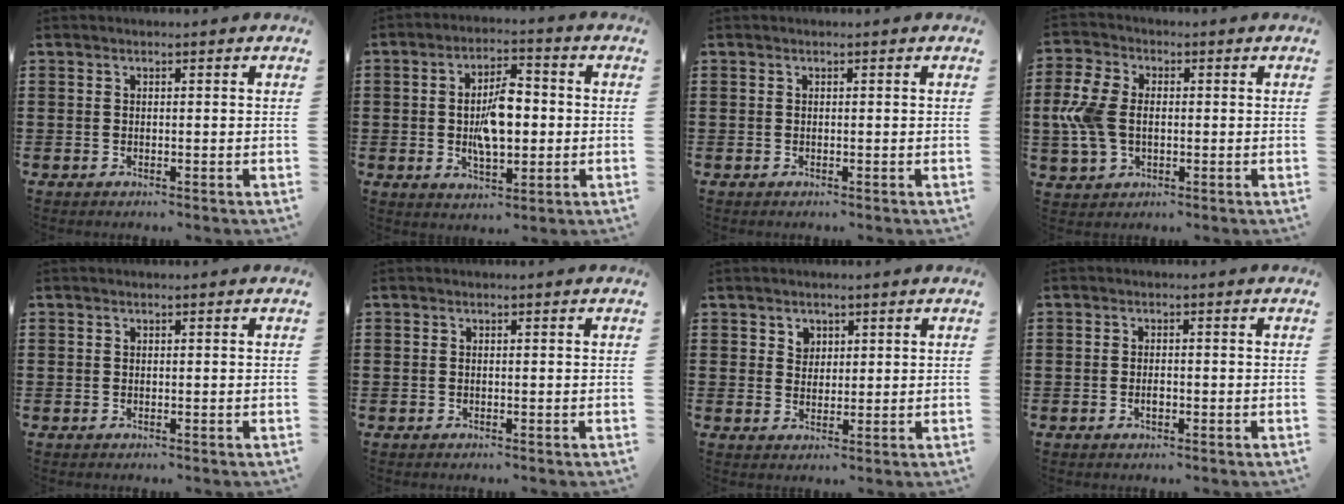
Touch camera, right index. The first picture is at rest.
{"total": 8.1, "force": [-0.3, 3.7, 7.2], "torque": [-0.135, 0.003, -0.011]}
{"total": 0.0}
{"total": 7.8, "force": [-0.3, 5.3, 5.8], "torque": [-0.162, 0.002, -0.015]}
{"total": 0.0}
{"total": 0.0}
{"total": 2.4, "force": [1.5, 1.9, 0.3], "torque": [-0.014, 0.008, 0.028]}
{"total": 1.4, "force": [-0.5, 0.6, 1.2], "torque": [-0.021, 0.001, -0.009]}